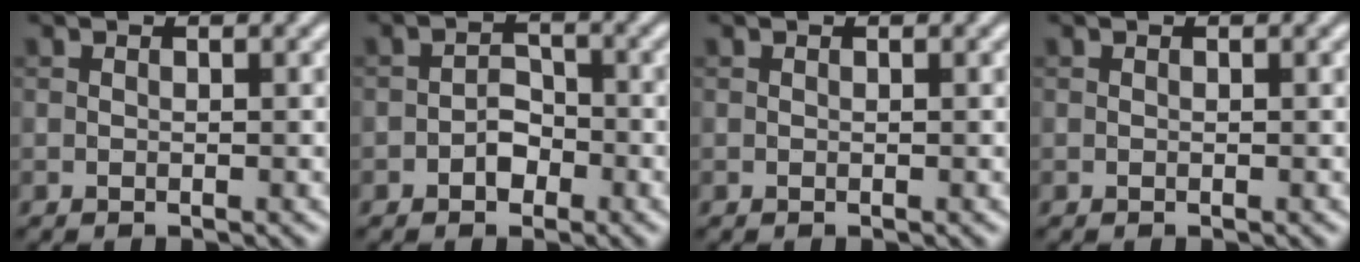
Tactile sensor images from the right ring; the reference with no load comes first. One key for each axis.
{"total": 2.0, "fx": -1.0, "fy": 1.4, "fz": 1.1, "tx": -0.014, "ty": 0.006, "tz": -0.019}
{"total": 0.0}
{"total": 0.0}